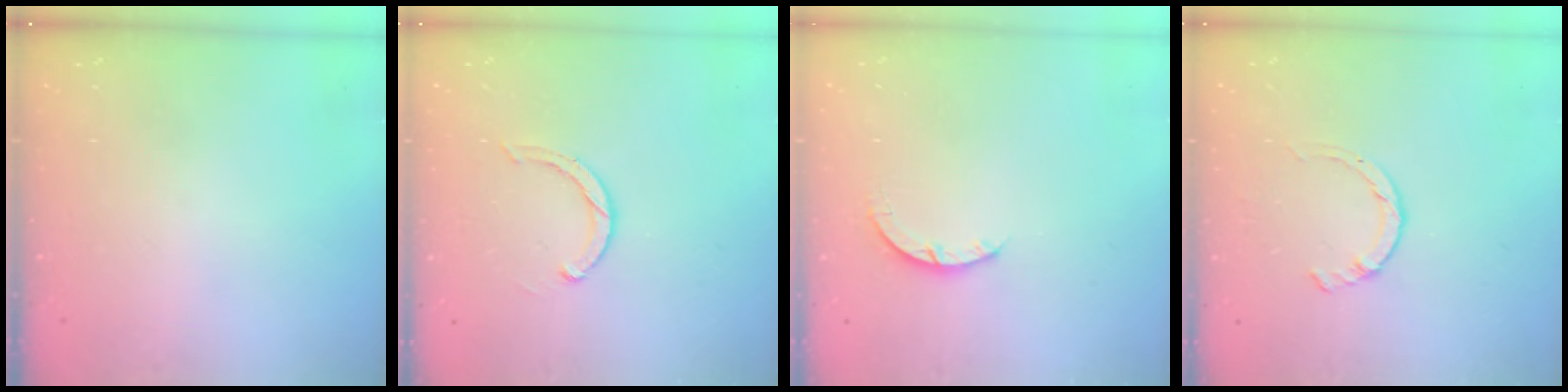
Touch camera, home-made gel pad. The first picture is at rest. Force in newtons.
{"total": 3.5, "press": 3.4, "slide": 0.6}
{"total": 2.9, "press": 2.9, "slide": 0.4}
{"total": 1.4, "press": 1.4, "slide": 0.3}